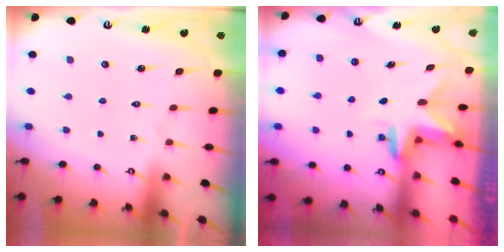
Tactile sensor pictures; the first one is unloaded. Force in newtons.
{"total": 2.8, "press": 2.8, "slide": 0.1}